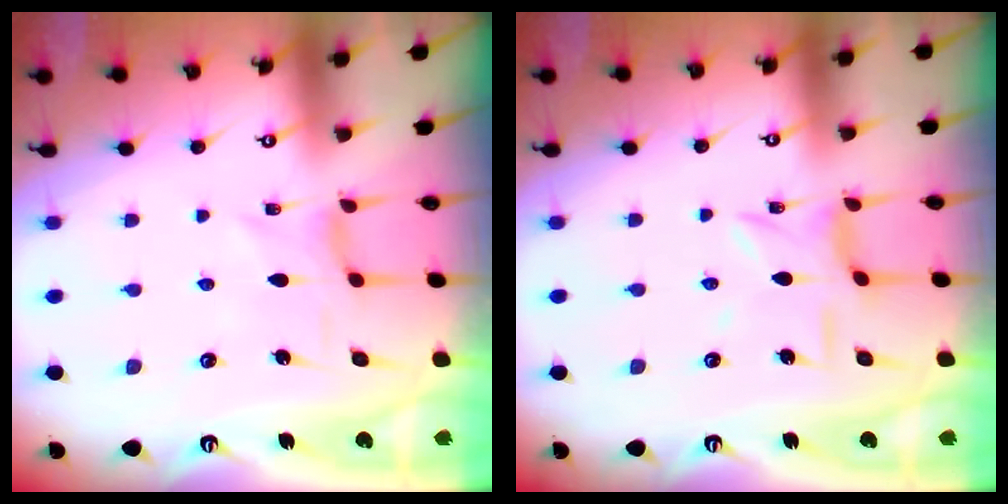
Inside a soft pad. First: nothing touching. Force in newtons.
{"total": 4.0, "press": 4.0, "slide": 0.3}